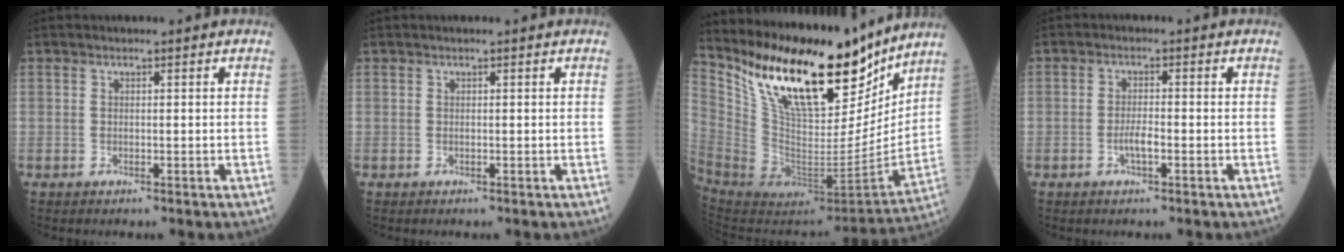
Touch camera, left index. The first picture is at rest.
{"total": 0.0}
{"total": 25.3, "force": [19.1, 8.2, 14.4], "torque": [-0.267, -0.024, 0.326]}
{"total": 2.5, "force": [-1.1, 0.5, 2.2], "torque": [-0.043, -0.001, -0.022]}